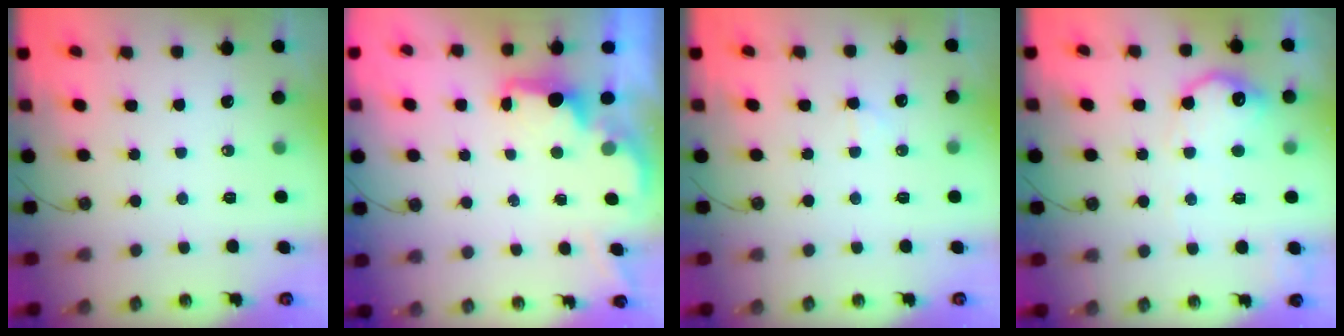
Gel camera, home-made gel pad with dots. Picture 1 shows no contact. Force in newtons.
{"total": 1.9, "press": 1.7, "slide": 0.8}
{"total": 3.2, "press": 3.0, "slide": 0.8}
{"total": 15.0, "press": 15.0, "slide": 1.0}